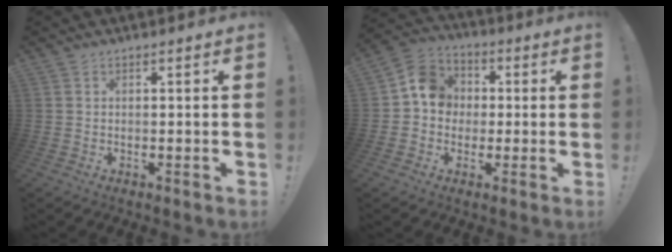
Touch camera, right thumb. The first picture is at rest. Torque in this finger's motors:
{"motor_torque": [-0.01, 0.92, 0.53, -0.48, 0.22]}